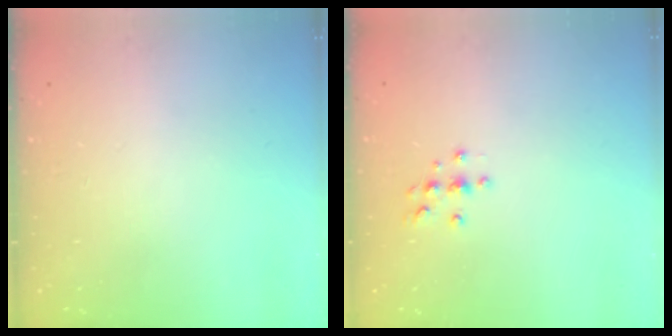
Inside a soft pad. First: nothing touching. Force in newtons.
{"total": 4.2, "press": 4.2, "slide": 0.5}